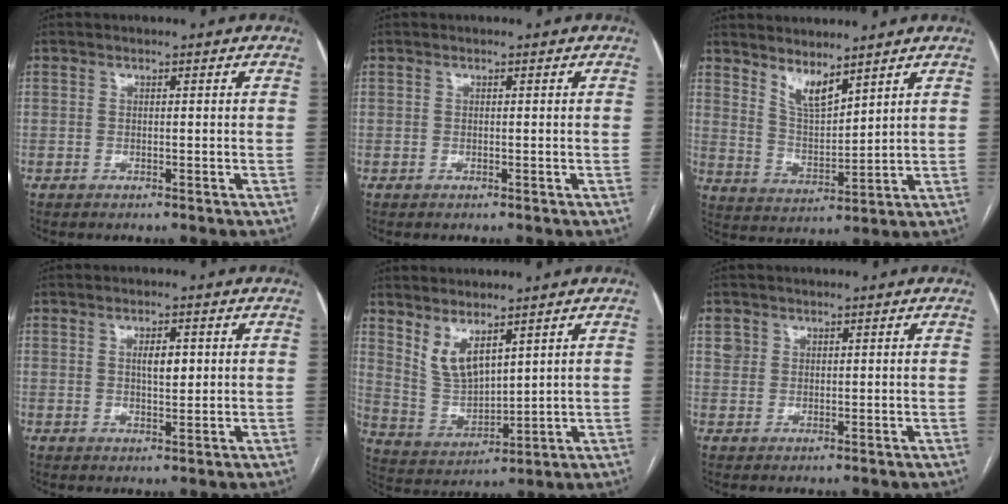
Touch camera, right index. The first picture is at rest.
{"total": 0.0}
{"total": 5.7, "force": [4.7, 1.2, 3.0], "torque": [-0.066, -0.014, 0.099]}
{"total": 3.1, "force": [0.7, 1.1, 2.8], "torque": [-0.046, 0.000, 0.012]}
{"total": 6.7, "force": [4.5, 2.5, 4.3], "torque": [-0.092, -0.010, 0.104]}
{"total": 1.9, "force": [1.1, 1.5, 0.1], "torque": [0.002, 0.008, 0.018]}